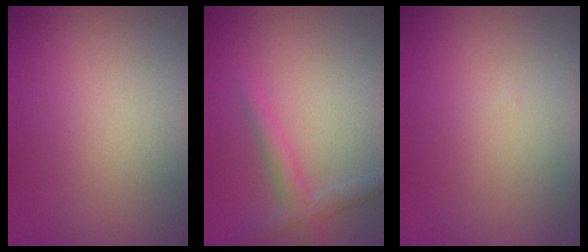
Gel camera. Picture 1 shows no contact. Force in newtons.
{"total": 2.3, "press": 2.3, "slide": 0.2}
{"total": 0.0}